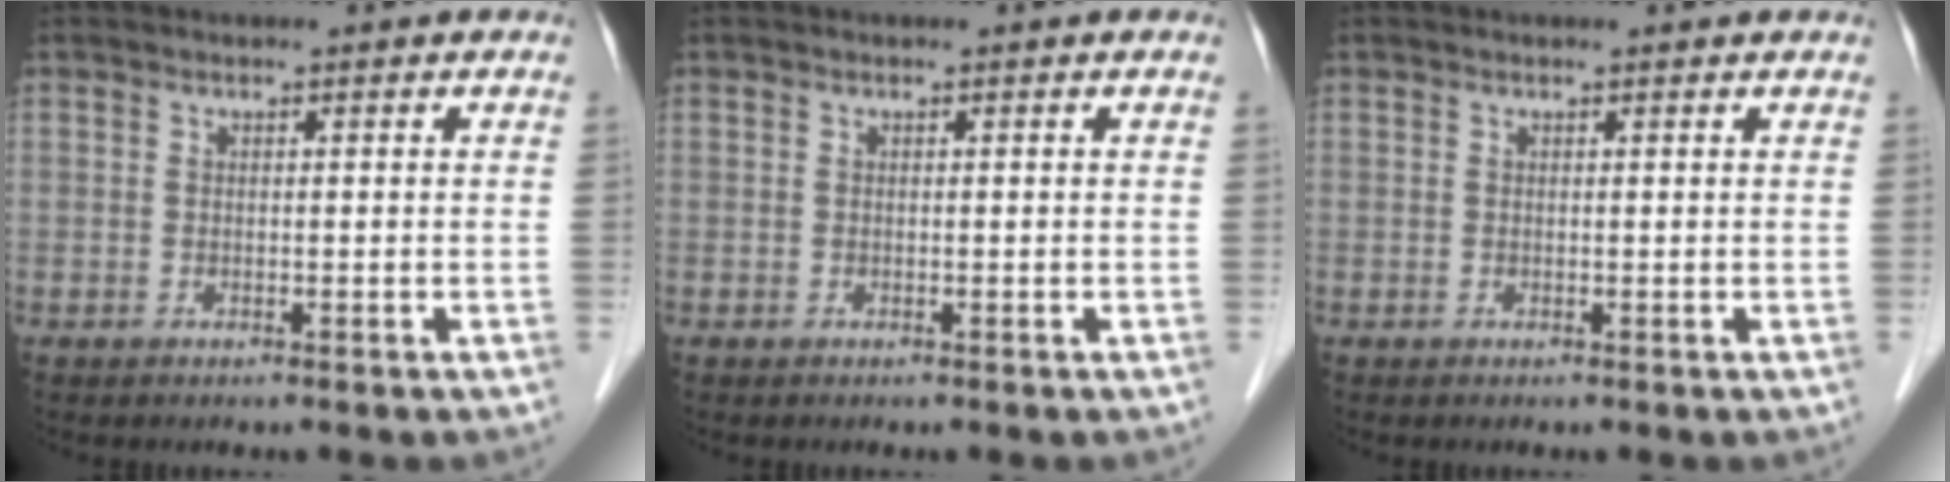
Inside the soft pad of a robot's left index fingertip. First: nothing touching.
{"total": 0.0}
{"total": 0.9, "force": [0.9, 0.0, 0.2], "torque": [-0.010, 0.006, 0.012]}